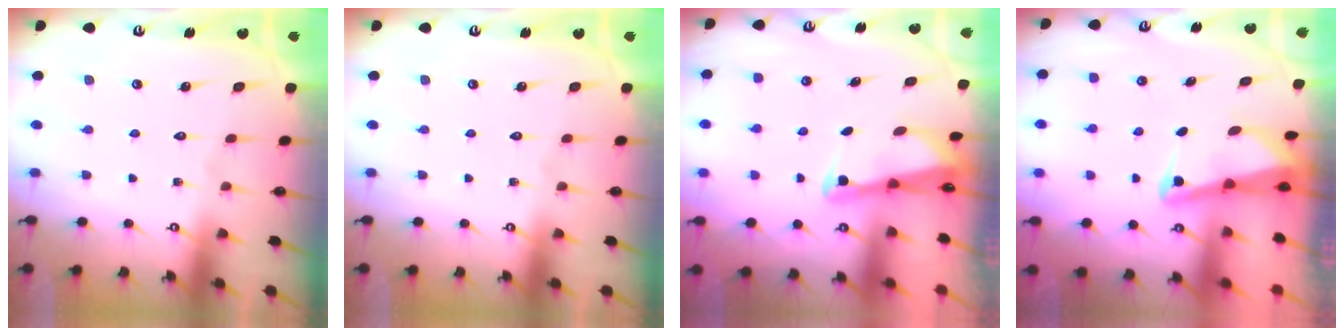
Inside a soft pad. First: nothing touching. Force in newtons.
{"total": 0.0}
{"total": 2.5, "press": 2.5, "slide": 0.2}
{"total": 2.5, "press": 2.5, "slide": 0.6}